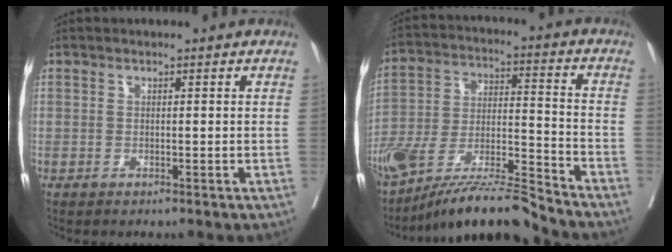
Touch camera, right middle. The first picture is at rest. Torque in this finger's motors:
{"motor_torque": [1.05, -1.09, 0.45, 0.16]}